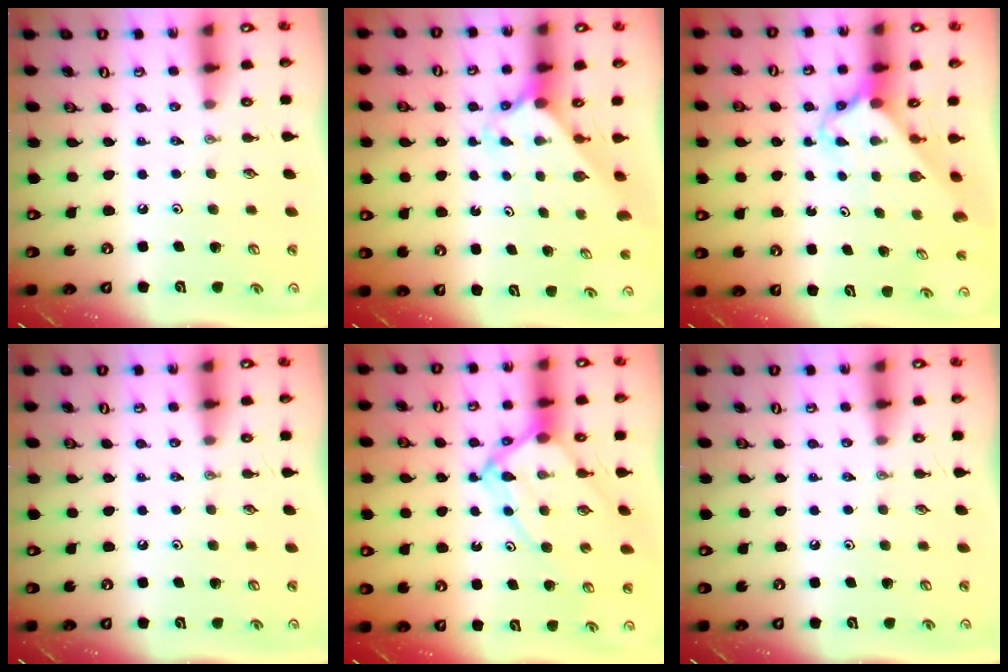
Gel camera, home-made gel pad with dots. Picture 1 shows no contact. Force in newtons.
{"total": 3.3, "press": 3.3, "slide": 0.3}
{"total": 2.5, "press": 2.5, "slide": 0.2}
{"total": 0.0}
{"total": 11.4, "press": 11.3, "slide": 1.0}
{"total": 0.0}